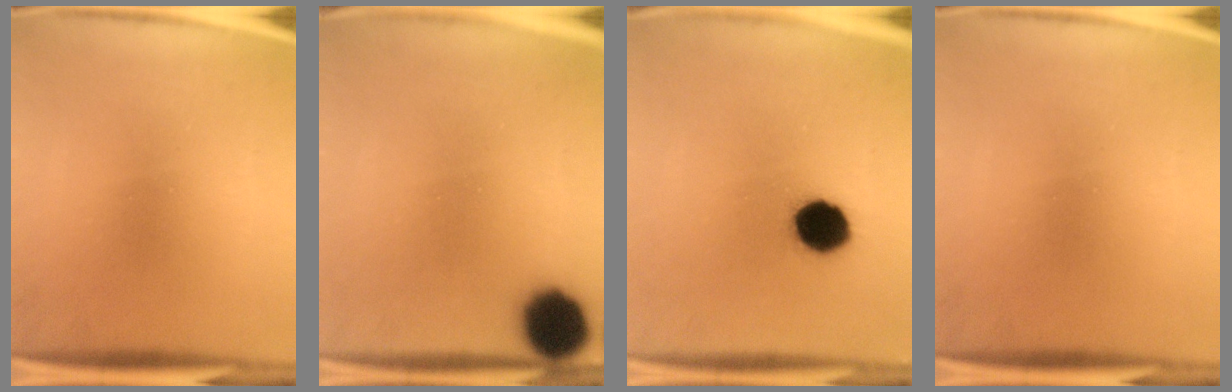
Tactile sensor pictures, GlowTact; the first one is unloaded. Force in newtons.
{"total": 9.7}
{"total": 10.3}
{"total": 0.0}